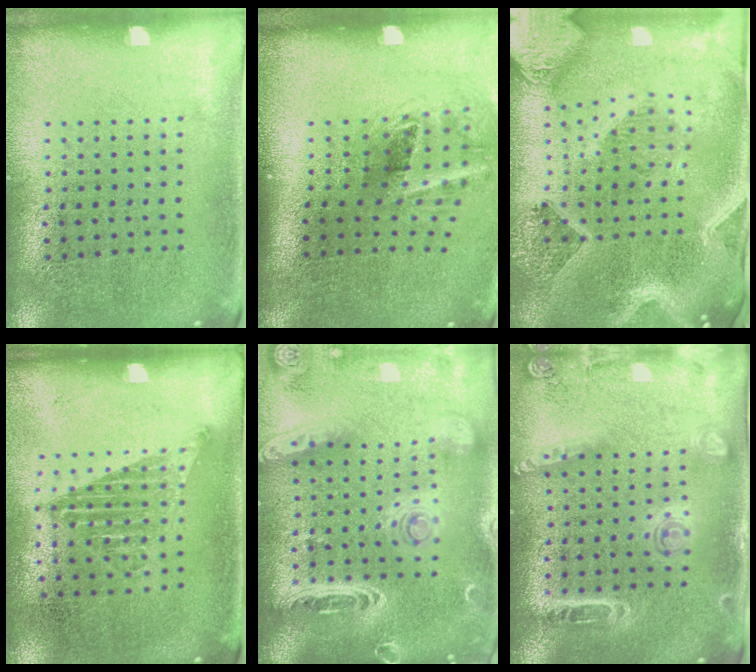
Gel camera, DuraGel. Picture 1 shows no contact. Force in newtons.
{"total": 2.2, "press": 1.3, "slide": 1.8}
{"total": 4.0, "press": 3.2, "slide": 2.5}
{"total": 1.2, "press": 1.0, "slide": 0.6}
{"total": 3.4, "press": 2.8, "slide": 1.9}
{"total": 1.5, "press": 1.4, "slide": 0.6}